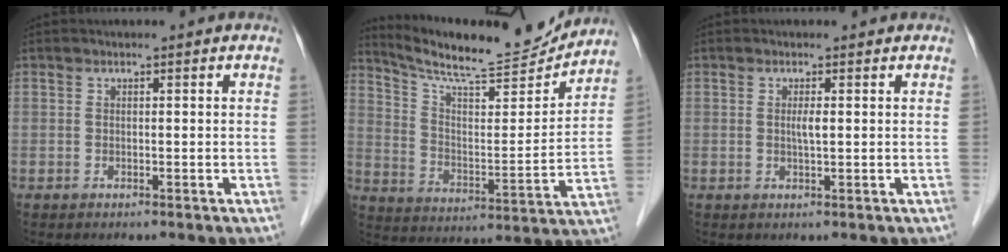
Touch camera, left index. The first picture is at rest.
{"total": 17.1, "force": [16.3, 0.8, 5.0], "torque": [-0.097, -0.030, 0.253]}
{"total": 1.5, "force": [0.4, 0.2, 1.4], "torque": [-0.031, 0.001, 0.006]}